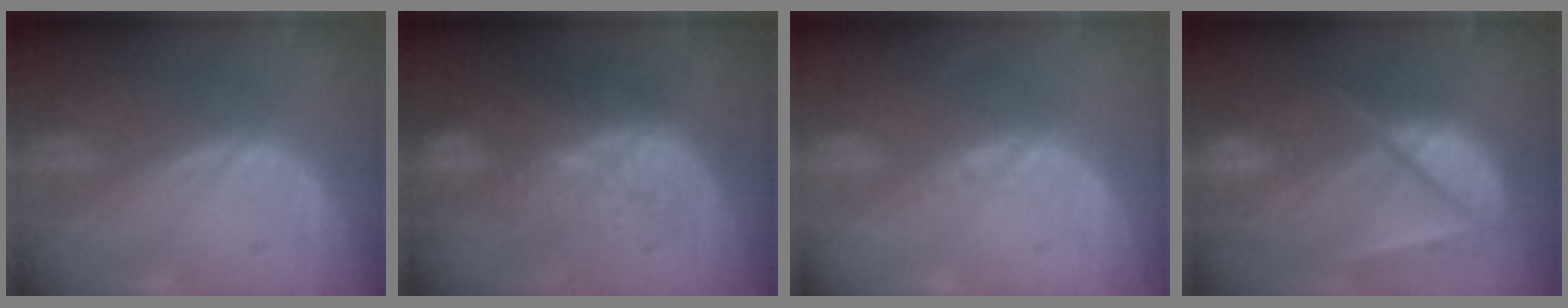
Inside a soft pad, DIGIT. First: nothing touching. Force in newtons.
{"total": 10.4, "press": 9.3, "slide": 4.5}
{"total": 0.9, "press": 0.8, "slide": 0.5}
{"total": 9.9, "press": 8.5, "slide": 5.1}